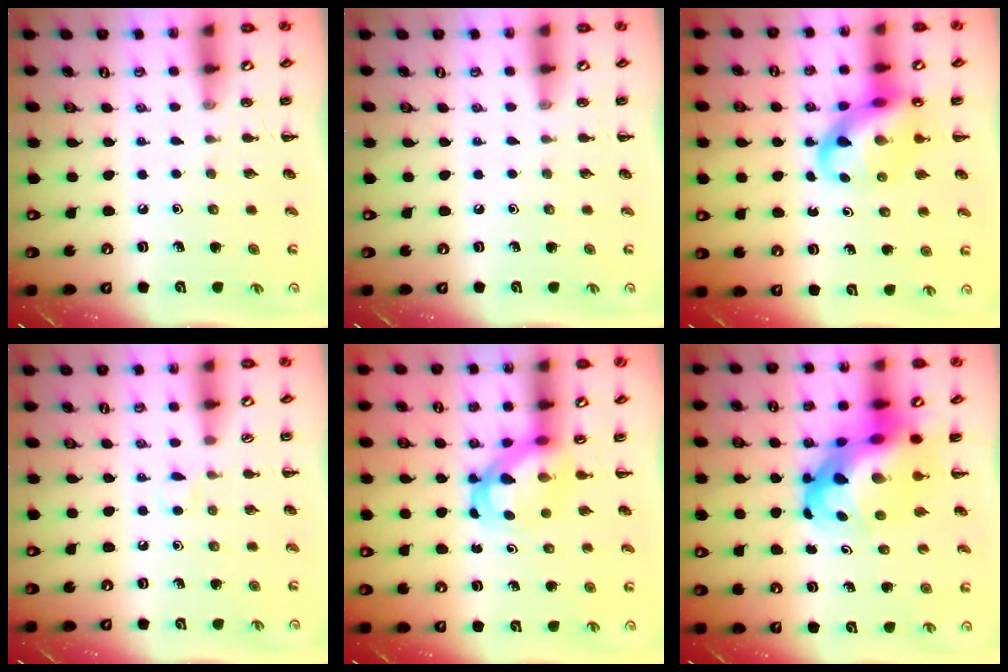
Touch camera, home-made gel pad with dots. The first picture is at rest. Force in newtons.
{"total": 0.0}
{"total": 12.5, "press": 12.0, "slide": 3.3}
{"total": 3.3, "press": 3.1, "slide": 1.1}
{"total": 4.9, "press": 4.7, "slide": 1.2}
{"total": 14.5, "press": 14.0, "slide": 3.9}